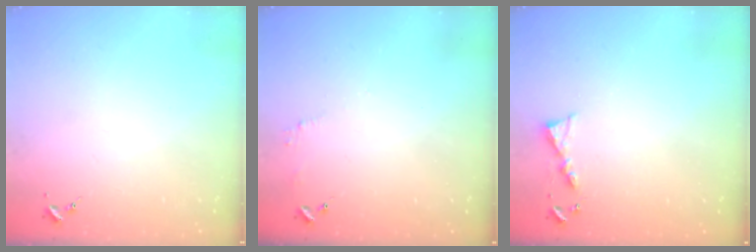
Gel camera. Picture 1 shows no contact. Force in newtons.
{"total": 4.8, "press": 4.8, "slide": 0.4}
{"total": 4.9, "press": 4.9, "slide": 0.5}